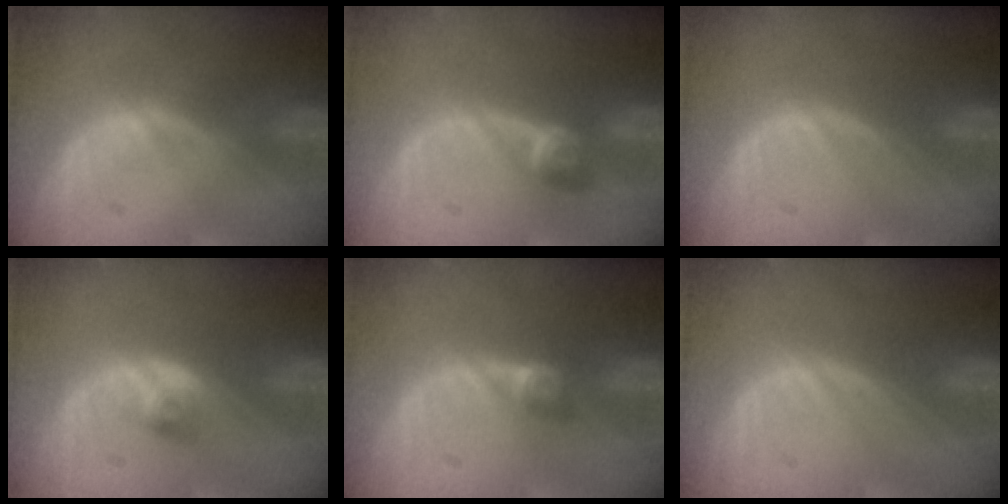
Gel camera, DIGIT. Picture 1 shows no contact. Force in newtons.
{"total": 2.9, "press": 2.5, "slide": 1.4}
{"total": 0.0}
{"total": 2.3, "press": 2.2, "slide": 0.7}
{"total": 2.6, "press": 2.3, "slide": 1.0}
{"total": 0.0}